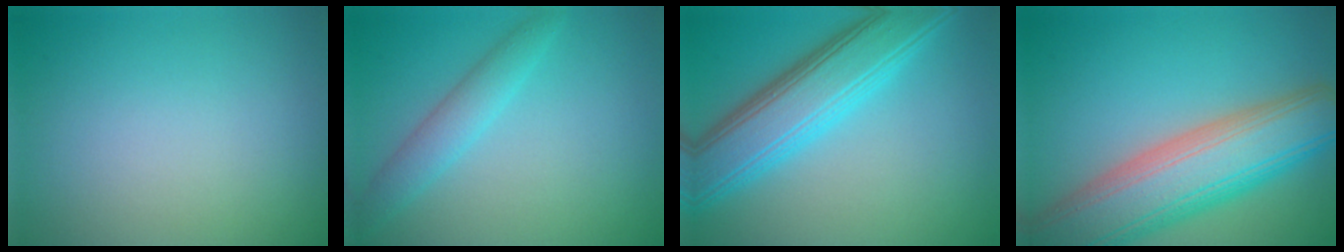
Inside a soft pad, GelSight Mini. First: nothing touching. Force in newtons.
{"total": 2.6, "press": 2.6, "slide": 0.0}
{"total": 7.5, "press": 7.5, "slide": 0.2}
{"total": 10.8, "press": 10.7, "slide": 0.8}